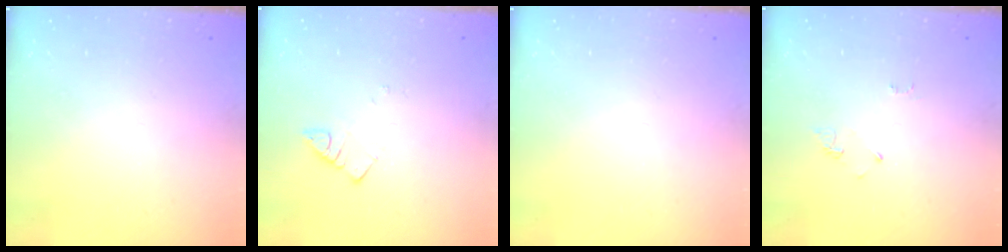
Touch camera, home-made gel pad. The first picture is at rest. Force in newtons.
{"total": 2.5, "press": 2.5, "slide": 0.3}
{"total": 0.0}
{"total": 2.6, "press": 2.6, "slide": 0.4}